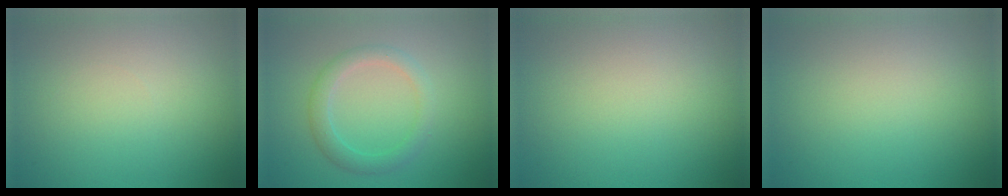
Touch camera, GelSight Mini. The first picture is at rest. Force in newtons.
{"total": 2.5, "press": 2.5, "slide": 0.1}
{"total": 0.0}
{"total": 0.0}